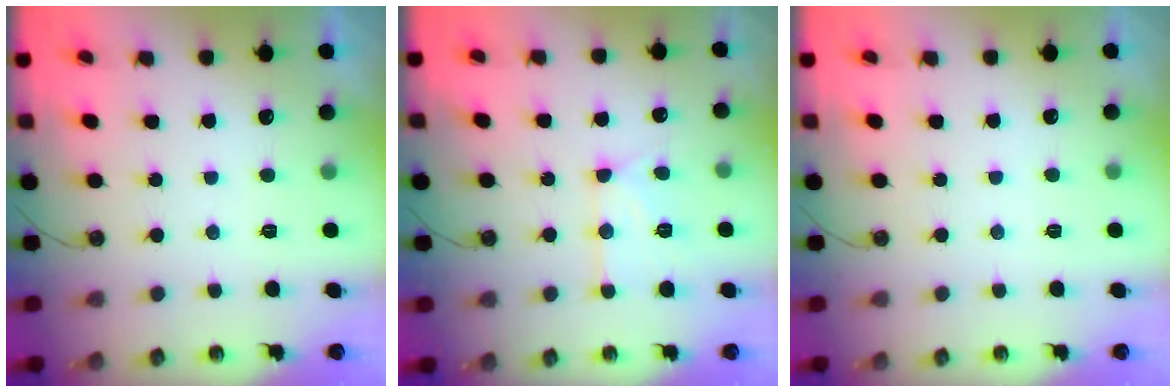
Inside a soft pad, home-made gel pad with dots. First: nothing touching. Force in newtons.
{"total": 13.1, "press": 13.1, "slide": 1.3}
{"total": 1.7, "press": 1.7, "slide": 0.3}